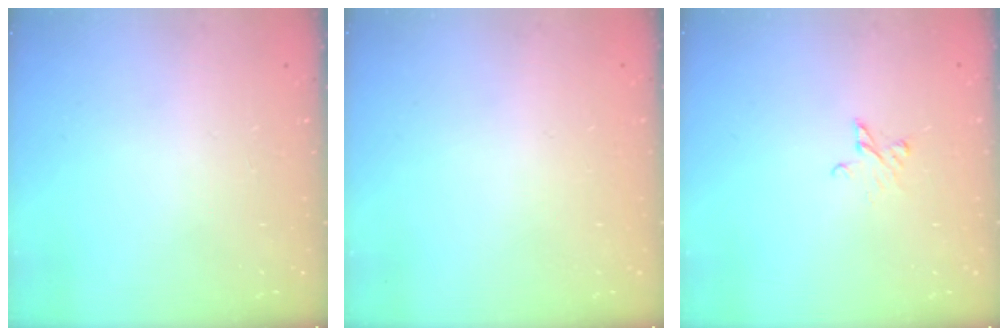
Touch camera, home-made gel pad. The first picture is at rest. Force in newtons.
{"total": 0.0}
{"total": 3.3, "press": 3.3, "slide": 0.3}